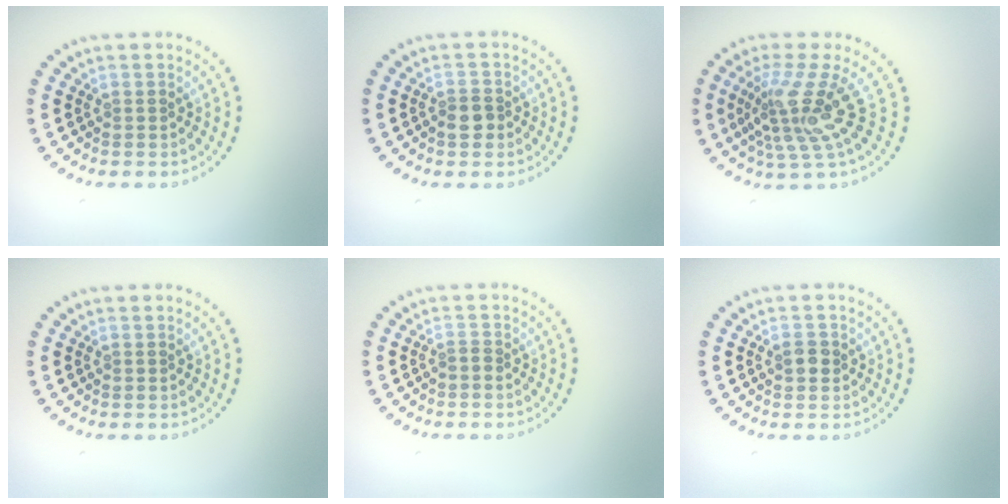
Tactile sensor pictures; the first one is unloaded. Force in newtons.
{"total": 1.8, "press": 1.7, "slide": 0.5}
{"total": 4.5, "press": 3.0, "slide": 3.3}
{"total": 0.0}
{"total": 0.6, "press": 0.3, "slide": 0.5}
{"total": 1.4, "press": 1.4, "slide": 0.1}